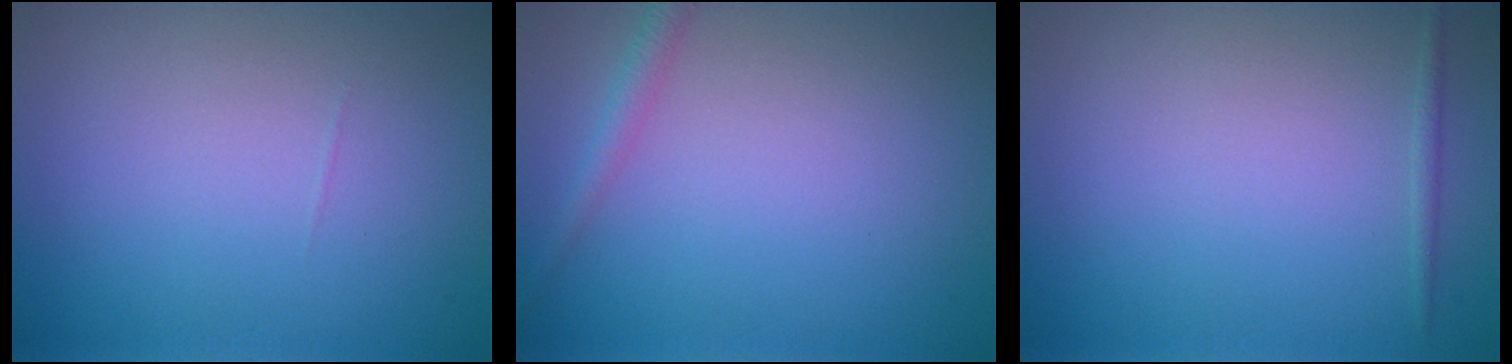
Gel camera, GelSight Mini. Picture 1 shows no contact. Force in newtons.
{"total": 1.6, "press": 1.6, "slide": 0.1}
{"total": 0.5, "press": 0.5, "slide": 0.1}